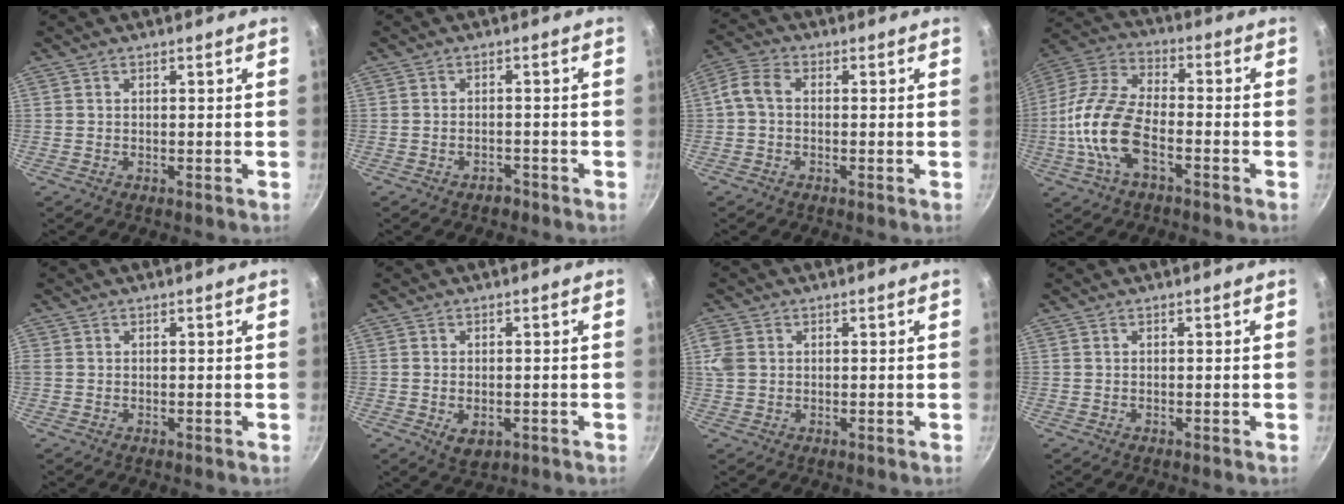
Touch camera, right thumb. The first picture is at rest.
{"total": 1.5, "force": [-1.2, 0.7, 0.4], "torque": [-0.007, 0.009, -0.018]}
{"total": 5.1, "force": [0.0, 3.4, 3.8], "torque": [-0.077, 0.016, -0.009]}
{"total": 14.7, "force": [-4.2, 7.5, 11.9], "torque": [-0.253, 0.036, -0.083]}
{"total": 1.1, "force": [0.1, 1.0, 0.5], "torque": [-0.013, 0.005, 0.005]}
{"total": 3.6, "force": [-1.1, 2.1, 2.7], "torque": [-0.039, 0.002, -0.007]}
{"total": 3.8, "force": [0.6, 3.0, 2.2], "torque": [-0.055, 0.007, 0.015]}
{"total": 0.0}